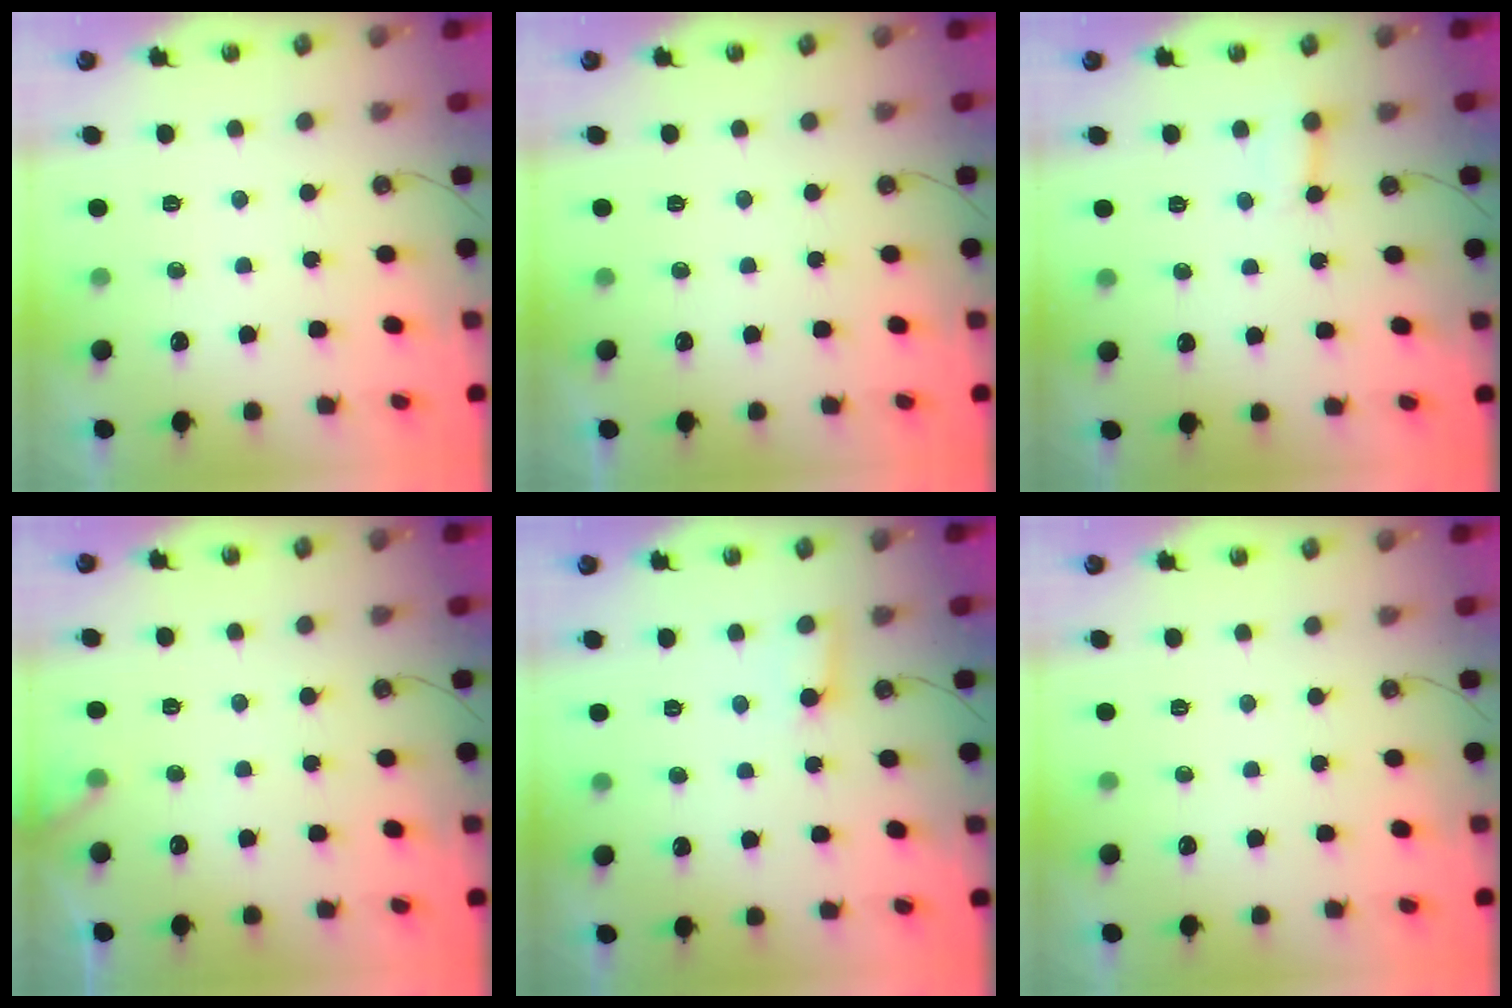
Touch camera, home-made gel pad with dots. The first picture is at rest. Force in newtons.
{"total": 0.0}
{"total": 3.8, "press": 3.7, "slide": 0.4}
{"total": 5.4, "press": 5.4, "slide": 0.4}
{"total": 4.1, "press": 4.1, "slide": 0.3}
{"total": 0.0}